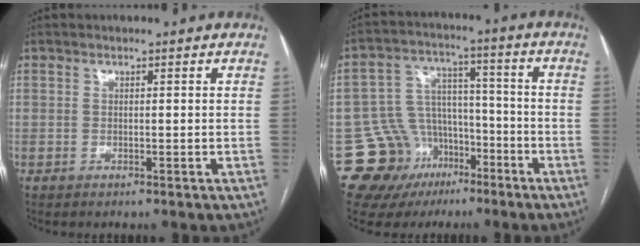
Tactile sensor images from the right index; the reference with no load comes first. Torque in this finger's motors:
{"motor_torque": [-0.28, -0.16, -0.61, -0.21]}